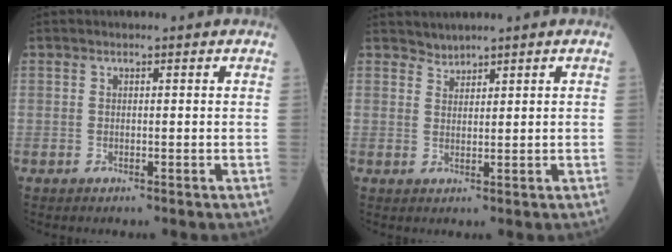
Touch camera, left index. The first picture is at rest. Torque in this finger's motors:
{"motor_torque": [-0.12, -0.06, -0.07, -0.03]}